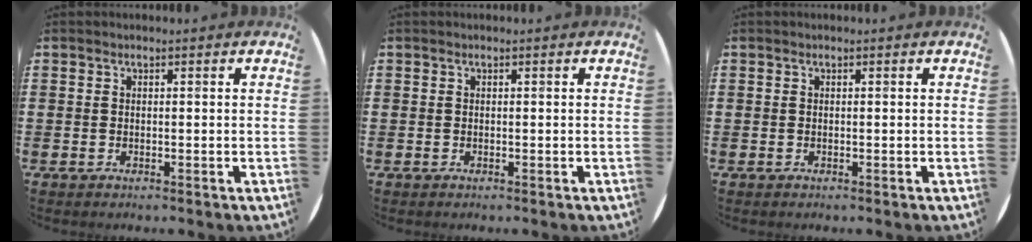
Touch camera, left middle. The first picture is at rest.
{"total": 0.0}
{"total": 0.0}